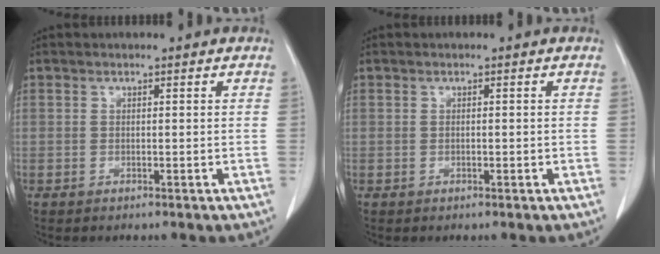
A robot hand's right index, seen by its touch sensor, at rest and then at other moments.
{"total": 0.6, "force": [-0.1, 0.3, 0.5], "torque": [-0.014, 0.000, -0.002]}